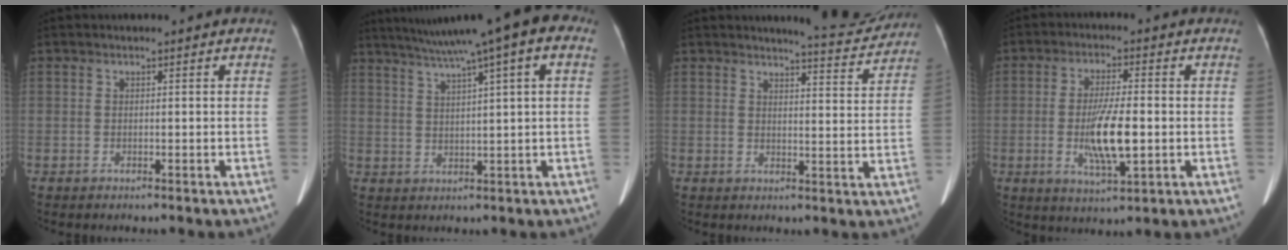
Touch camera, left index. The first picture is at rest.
{"total": 13.5, "force": [8.2, 0.2, 10.7], "torque": [-0.172, 0.032, 0.110]}
{"total": 7.1, "force": [7.0, 0.5, 1.3], "torque": [-0.016, -0.038, 0.074]}
{"total": 8.0, "force": [-1.7, 1.3, 7.7], "torque": [-0.146, -0.029, -0.031]}